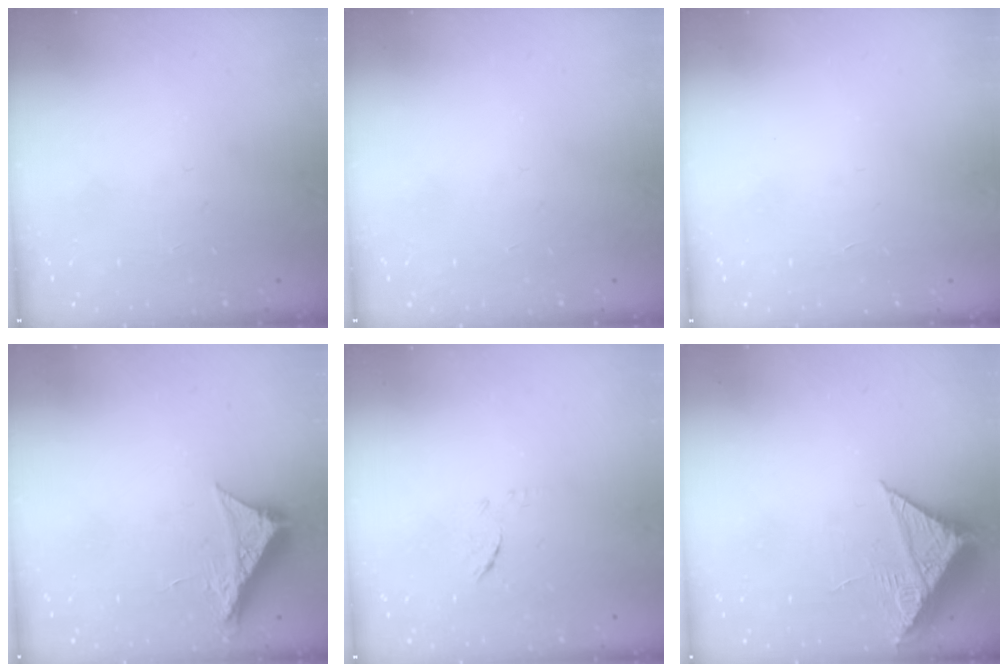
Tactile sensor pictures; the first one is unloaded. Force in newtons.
{"total": 0.0}
{"total": 1.6, "press": 1.6, "slide": 0.1}
{"total": 8.6, "press": 8.6, "slide": 0.4}
{"total": 6.1, "press": 6.1, "slide": 0.3}
{"total": 8.3, "press": 8.3, "slide": 0.3}